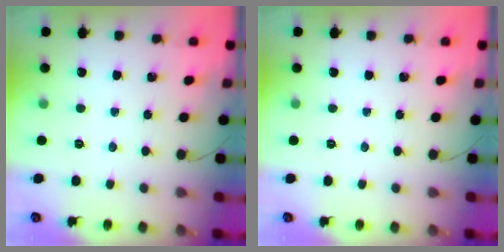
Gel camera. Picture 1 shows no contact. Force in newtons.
{"total": 0.0}